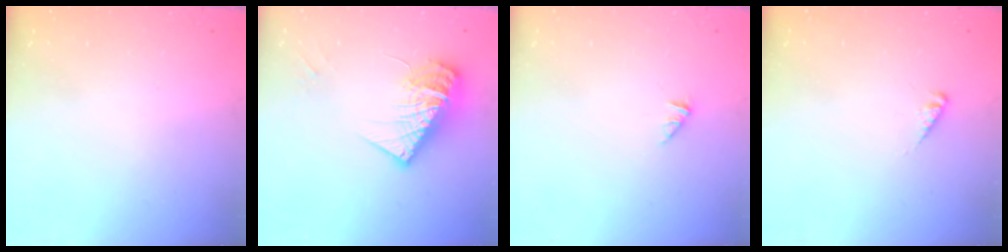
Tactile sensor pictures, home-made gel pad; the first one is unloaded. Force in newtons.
{"total": 15.1, "press": 15.0, "slide": 1.4}
{"total": 0.0}
{"total": 1.1, "press": 1.0, "slide": 0.2}